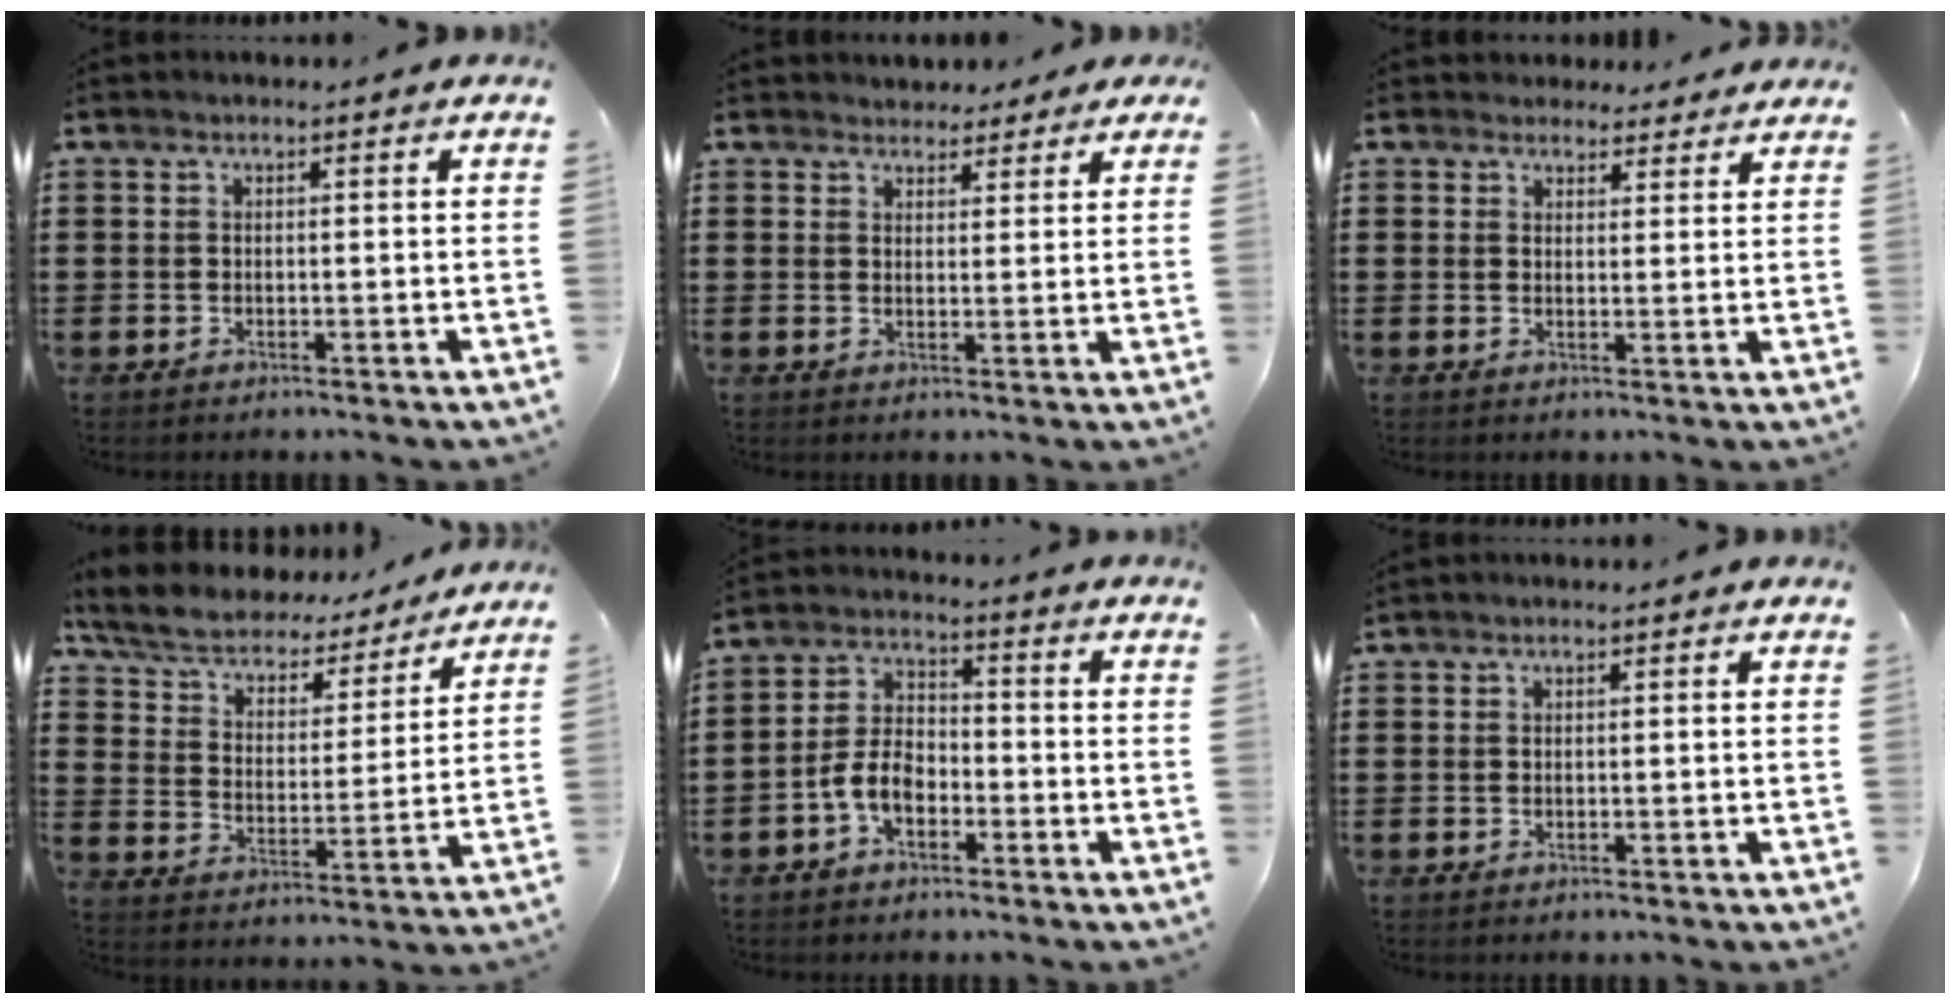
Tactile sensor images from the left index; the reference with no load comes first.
{"total": 3.0, "force": [2.7, 1.3, 0.1], "torque": [-0.004, -0.001, 0.048]}
{"total": 3.0, "force": [2.7, 1.2, 0.1], "torque": [-0.010, 0.000, 0.053]}
{"total": 5.9, "force": [5.5, 1.6, 1.5], "torque": [-0.057, -0.035, 0.092]}
{"total": 5.7, "force": [-2.7, 3.2, 3.8], "torque": [-0.095, 0.005, -0.058]}
{"total": 0.0}